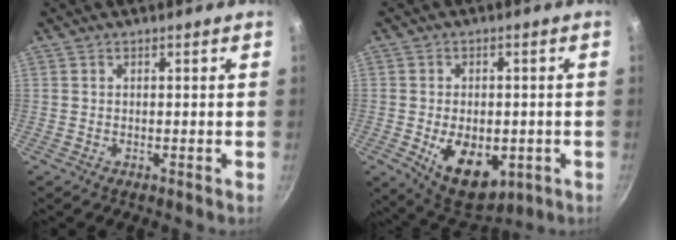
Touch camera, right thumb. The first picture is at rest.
{"total": 12.7, "force": [-3.1, 7.9, 9.4], "torque": [-0.110, -0.007, -0.030]}